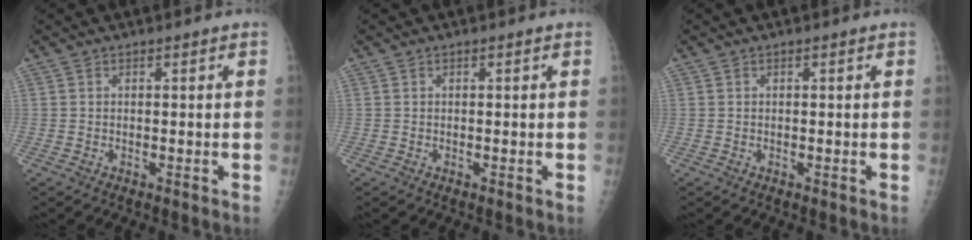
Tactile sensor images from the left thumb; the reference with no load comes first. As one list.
[{"total": 0.0}, {"total": 0.0}]